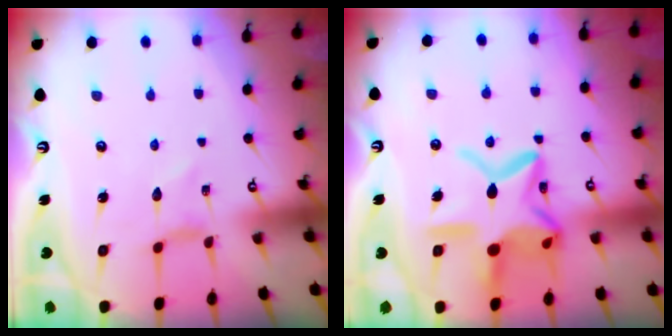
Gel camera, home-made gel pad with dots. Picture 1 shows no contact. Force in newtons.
{"total": 19.9, "press": 19.8, "slide": 1.5}